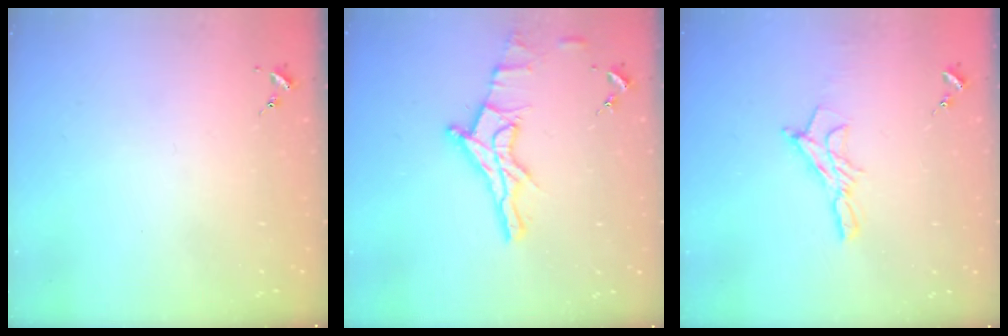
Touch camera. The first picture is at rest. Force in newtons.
{"total": 12.6, "press": 12.5, "slide": 1.3}
{"total": 9.6, "press": 9.6, "slide": 0.6}